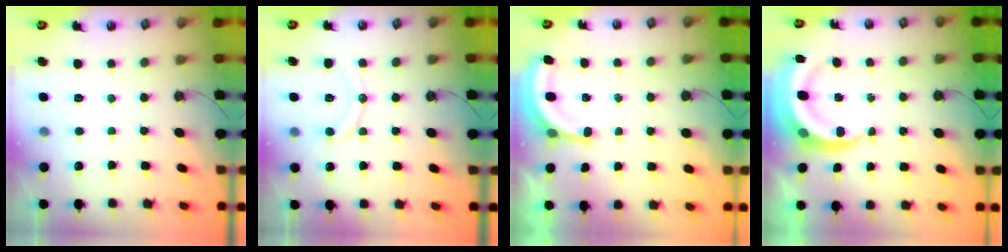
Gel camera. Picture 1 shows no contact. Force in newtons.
{"total": 11.9, "press": 11.8, "slide": 1.2}
{"total": 5.0, "press": 5.0, "slide": 0.3}
{"total": 7.7, "press": 7.7, "slide": 1.1}